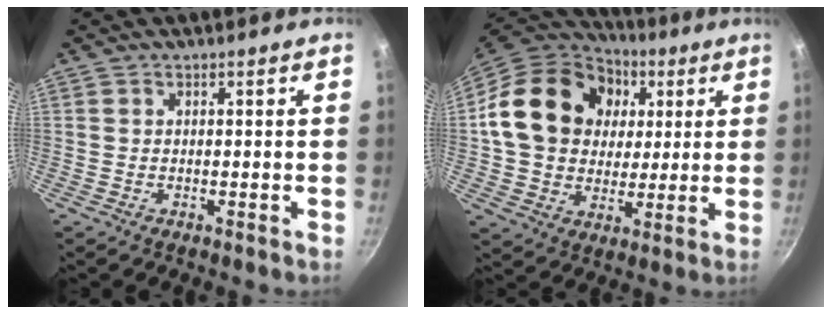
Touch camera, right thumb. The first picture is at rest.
{"total": 22.8, "force": [4.7, 18.2, 13.0], "torque": [-0.208, 0.020, 0.077]}